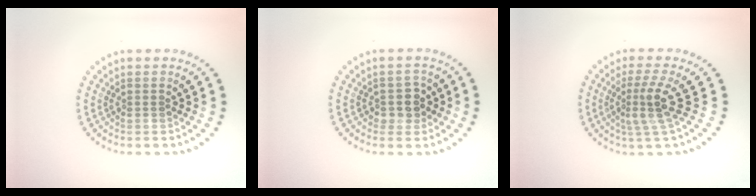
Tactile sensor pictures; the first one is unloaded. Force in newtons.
{"total": 2.0, "press": 1.8, "slide": 0.7}
{"total": 3.2, "press": 2.2, "slide": 2.4}